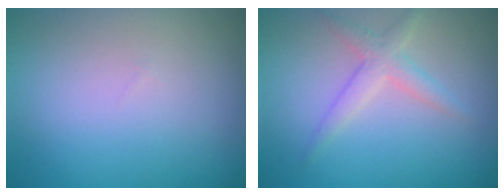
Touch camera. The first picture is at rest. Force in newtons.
{"total": 2.3, "press": 2.3, "slide": 0.1}